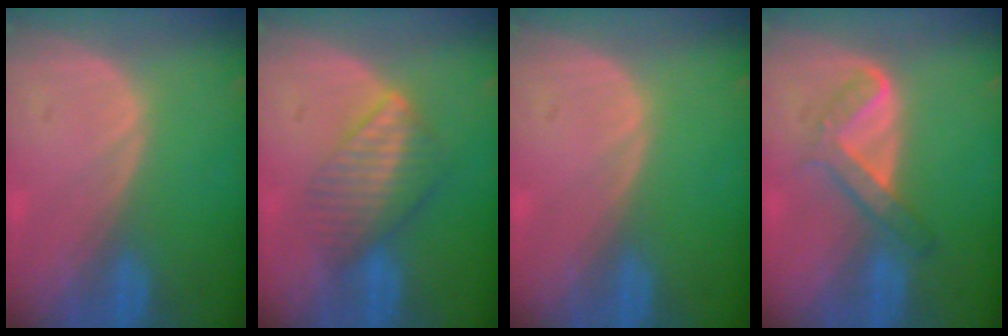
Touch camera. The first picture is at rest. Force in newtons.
{"total": 6.5, "press": 6.1, "slide": 2.4}
{"total": 0.0}
{"total": 4.9, "press": 4.8, "slide": 1.0}